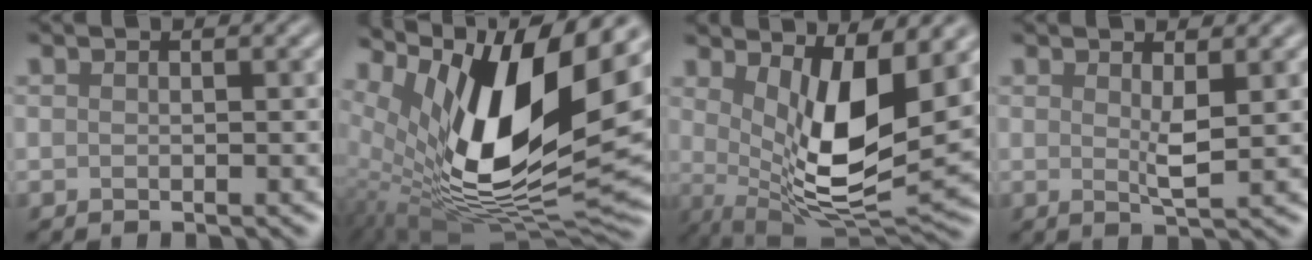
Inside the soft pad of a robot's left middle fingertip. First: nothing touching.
{"total": 15.5, "force": [4.9, 6.5, 13.2], "torque": [-0.250, -0.018, 0.082]}
{"total": 9.3, "force": [2.4, 3.2, 8.4], "torque": [-0.149, -0.023, 0.045]}
{"total": 1.9, "force": [0.5, 0.3, 1.8], "torque": [-0.035, -0.008, 0.010]}